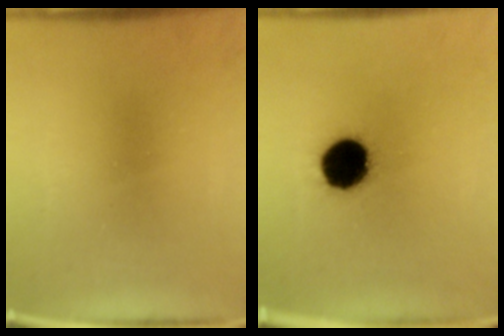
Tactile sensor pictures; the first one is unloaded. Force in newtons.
{"total": 14.3}